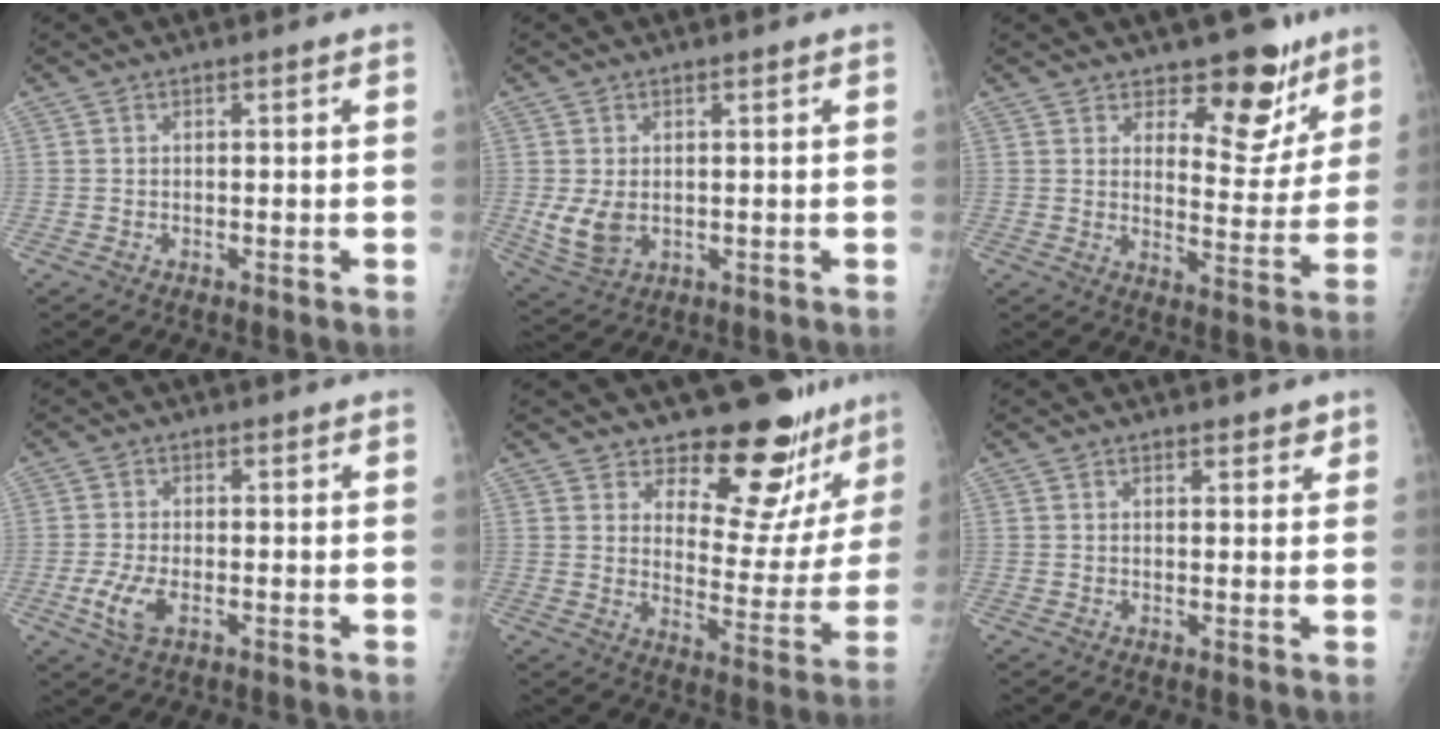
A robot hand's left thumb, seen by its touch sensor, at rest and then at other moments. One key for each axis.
{"total": 5.5, "fx": -0.1, "fy": 3.8, "fz": 4.0, "tx": -0.074, "ty": -0.014, "tz": 0.010}
{"total": 11.1, "fx": 8.1, "fy": 5.5, "fz": 5.3, "tx": -0.019, "ty": -0.057, "tz": 0.120}
{"total": 5.0, "fx": -1.5, "fy": 2.5, "fz": 4.1, "tx": -0.097, "ty": -0.005, "tz": -0.027}
{"total": 17.3, "fx": 15.0, "fy": 6.5, "fz": 5.9, "tx": -0.011, "ty": -0.123, "tz": 0.189}
{"total": 2.3, "fx": 1.8, "fy": 1.1, "fz": 0.8, "tx": 0.007, "ty": -0.009, "tz": 0.019}